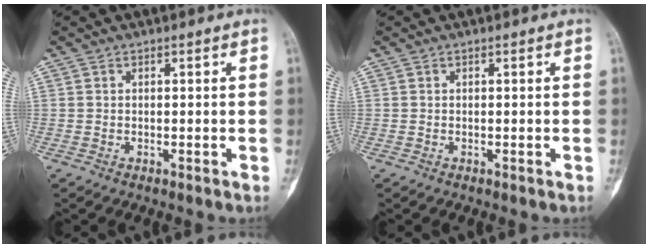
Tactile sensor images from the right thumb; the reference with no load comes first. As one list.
[{"total": 0.0}]